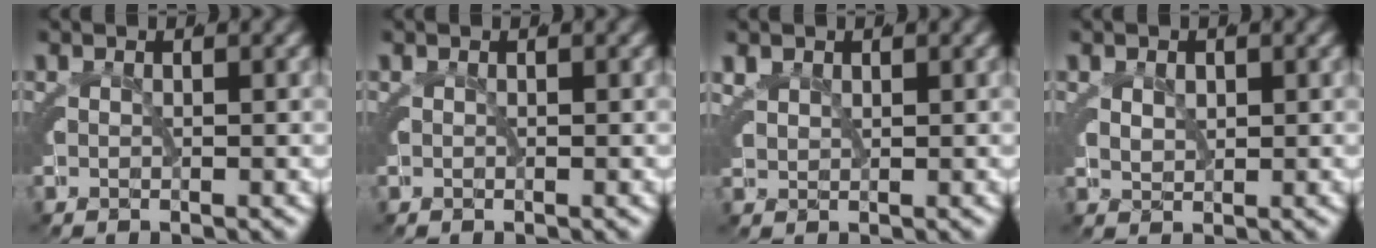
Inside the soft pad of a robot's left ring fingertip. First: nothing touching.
{"total": 0.0}
{"total": 3.3, "force": [1.2, 2.9, 1.0], "torque": [-0.039, -0.012, 0.023]}
{"total": 1.7, "force": [0.2, 1.6, 0.4], "torque": [-0.014, -0.009, 0.005]}